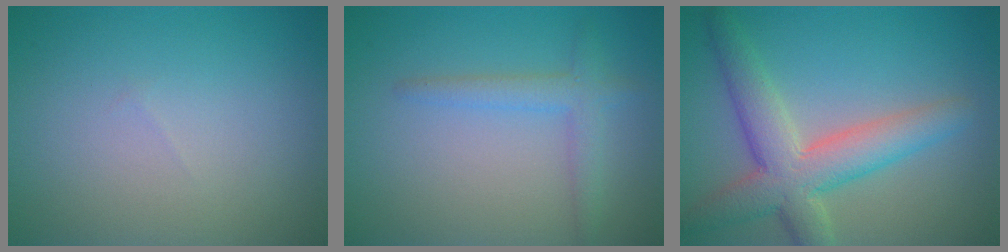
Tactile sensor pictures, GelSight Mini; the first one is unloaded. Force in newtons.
{"total": 2.3, "press": 2.3, "slide": 0.2}
{"total": 6.5, "press": 6.5, "slide": 0.4}